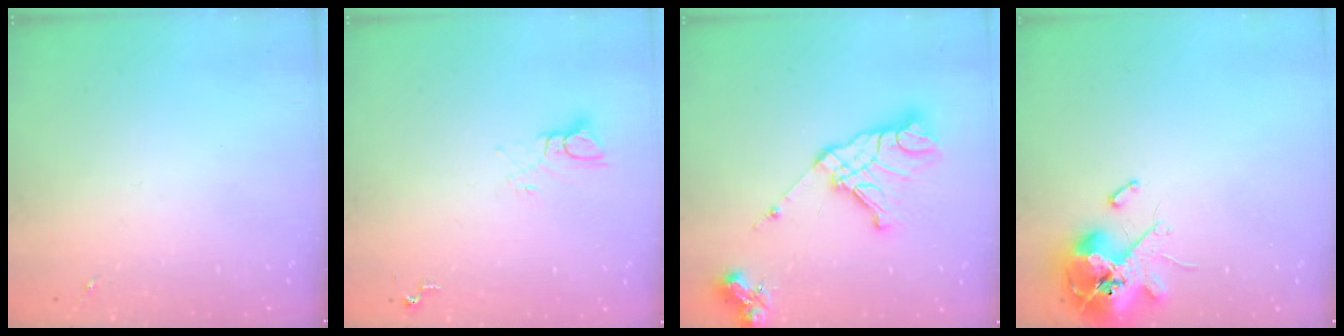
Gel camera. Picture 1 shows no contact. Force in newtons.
{"total": 4.4, "press": 4.4, "slide": 0.3}
{"total": 18.6, "press": 18.5, "slide": 2.1}
{"total": 13.9, "press": 13.7, "slide": 2.2}